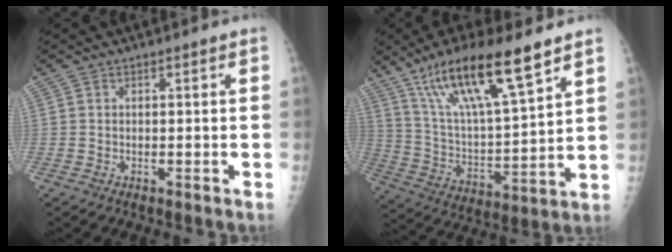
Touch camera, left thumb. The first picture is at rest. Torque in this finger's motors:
{"motor_torque": [0.39, 0.45, 1.59, -1.18, 0.52]}